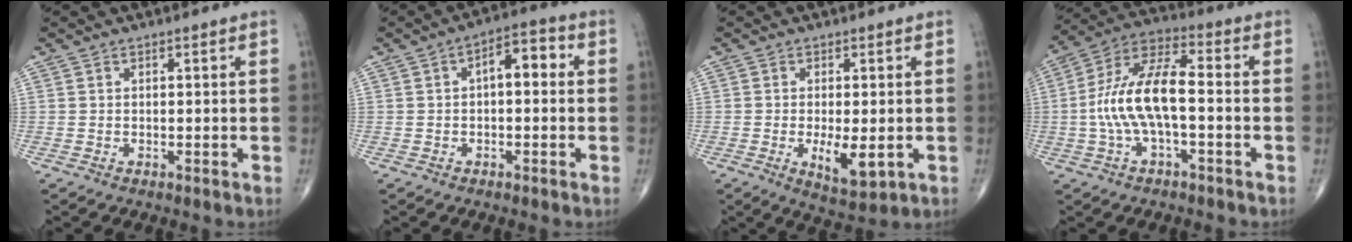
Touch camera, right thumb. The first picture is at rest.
{"total": 6.2, "force": [0.6, 3.1, 5.3], "torque": [-0.061, 0.024, -0.002]}
{"total": 6.7, "force": [-1.3, 2.6, 6.0], "torque": [-0.096, -0.017, -0.013]}
{"total": 13.2, "force": [-1.7, 5.0, 12.0], "torque": [-0.249, 0.045, -0.036]}